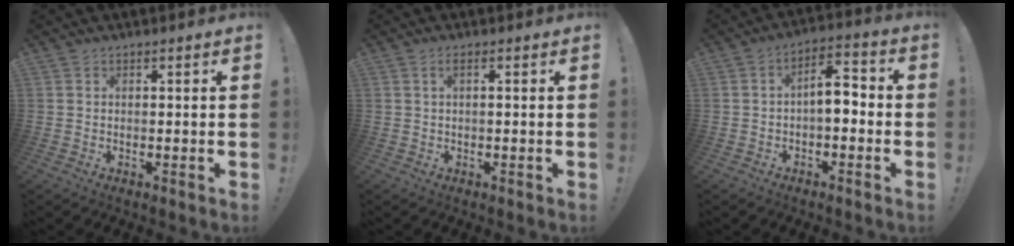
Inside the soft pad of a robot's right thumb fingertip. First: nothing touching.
{"total": 1.3, "force": [0.1, 0.1, 1.3], "torque": [-0.021, 0.001, -0.001]}
{"total": 7.6, "force": [-1.1, 4.1, 6.3], "torque": [-0.093, 0.007, -0.019]}